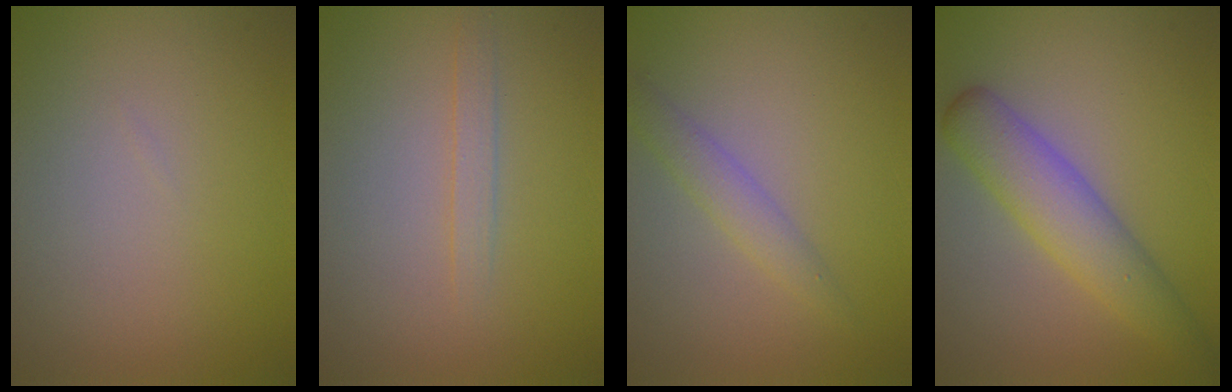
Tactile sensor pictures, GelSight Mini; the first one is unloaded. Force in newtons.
{"total": 1.2, "press": 1.2, "slide": 0.1}
{"total": 1.9, "press": 1.9, "slide": 0.1}
{"total": 4.7, "press": 4.7, "slide": 0.1}